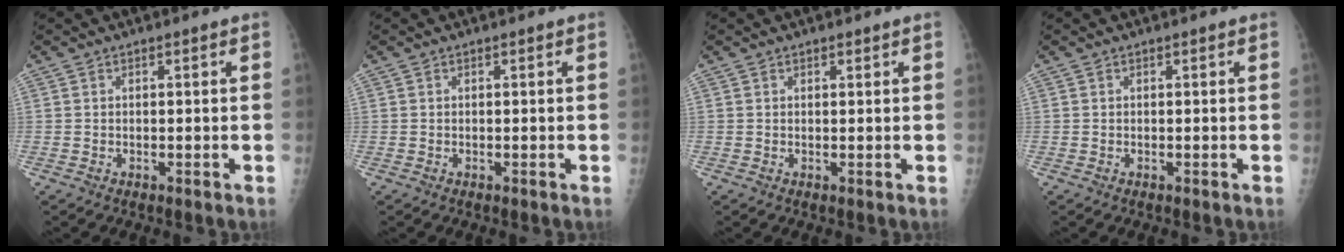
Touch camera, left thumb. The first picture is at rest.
{"total": 0.0}
{"total": 0.9, "force": [0.6, 0.5, 0.4], "torque": [-0.001, -0.004, 0.006]}
{"total": 0.0}